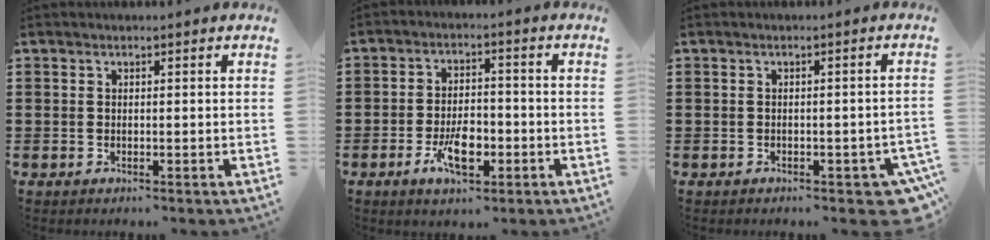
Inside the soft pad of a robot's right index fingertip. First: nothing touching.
{"total": 6.5, "force": [-2.6, 3.0, 5.2], "torque": [-0.093, 0.000, -0.048]}
{"total": 2.2, "force": [-1.8, 0.5, 1.0], "torque": [-0.017, 0.001, -0.036]}